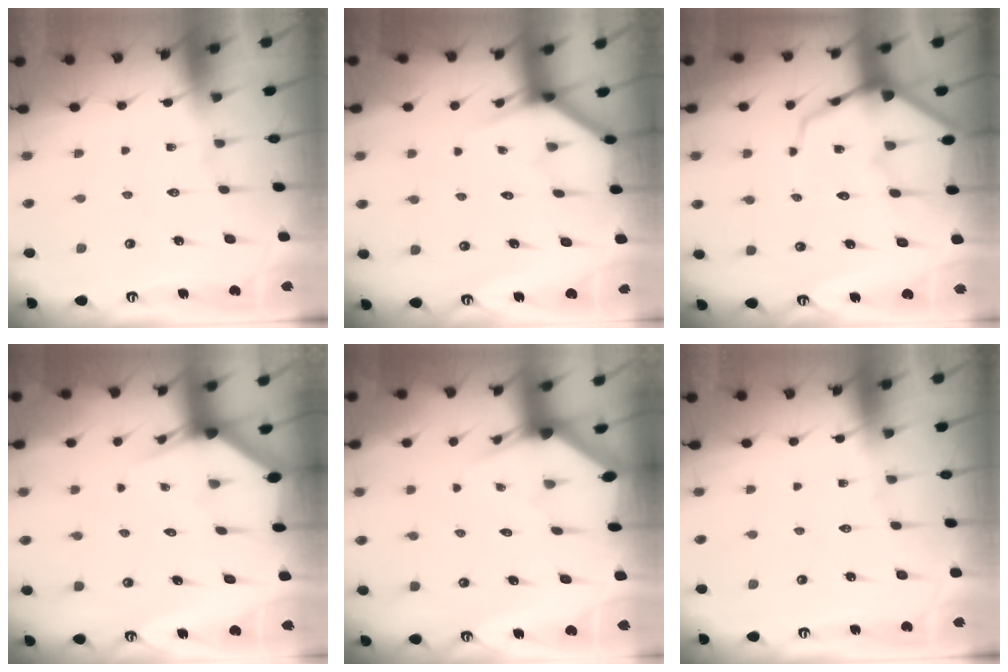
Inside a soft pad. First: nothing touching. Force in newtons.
{"total": 3.9, "press": 3.8, "slide": 0.3}
{"total": 10.5, "press": 10.4, "slide": 1.1}
{"total": 2.9, "press": 2.9, "slide": 0.2}
{"total": 2.8, "press": 2.8, "slide": 0.1}
{"total": 0.0}